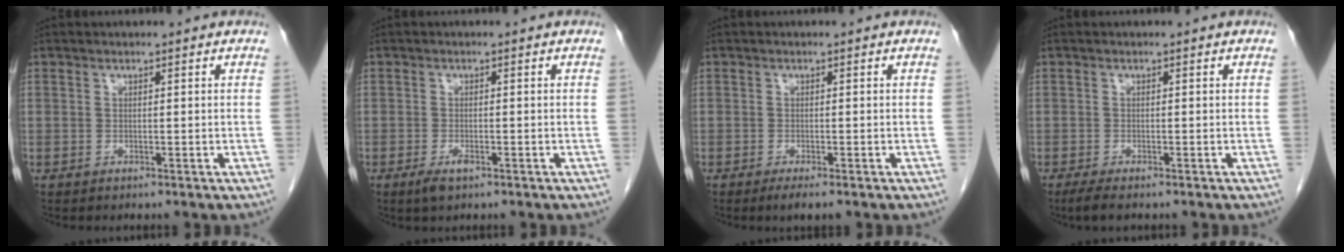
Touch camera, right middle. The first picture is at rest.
{"total": 2.1, "force": [-1.2, 0.6, 1.6], "torque": [-0.032, -0.002, -0.020]}
{"total": 2.2, "force": [-1.5, 0.3, 1.6], "torque": [-0.024, -0.006, -0.024]}
{"total": 2.8, "force": [-2.1, 0.5, 1.8], "torque": [-0.034, -0.009, -0.033]}